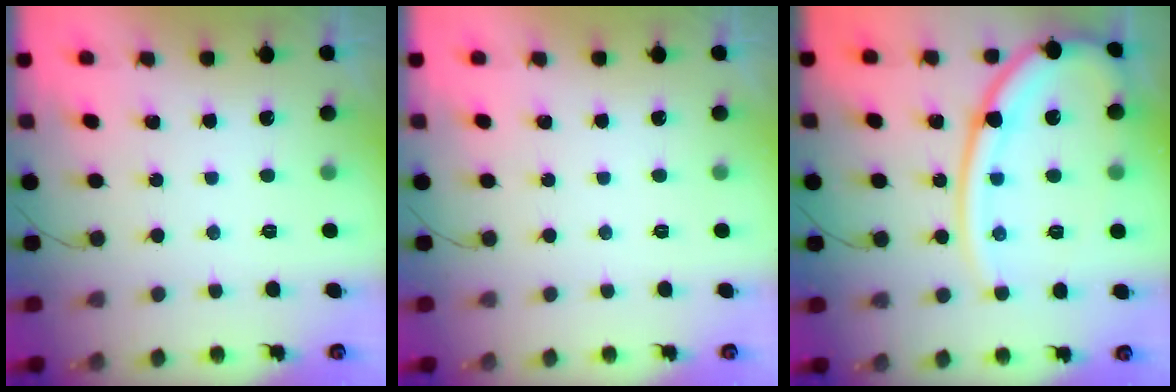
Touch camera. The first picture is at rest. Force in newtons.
{"total": 0.0}
{"total": 17.5, "press": 17.4, "slide": 1.9}